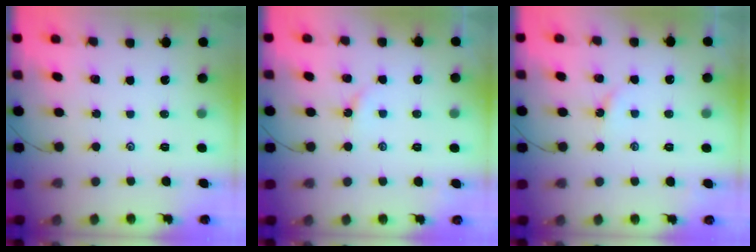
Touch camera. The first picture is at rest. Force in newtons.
{"total": 1.9, "press": 1.9, "slide": 0.3}
{"total": 1.9, "press": 1.9, "slide": 0.3}